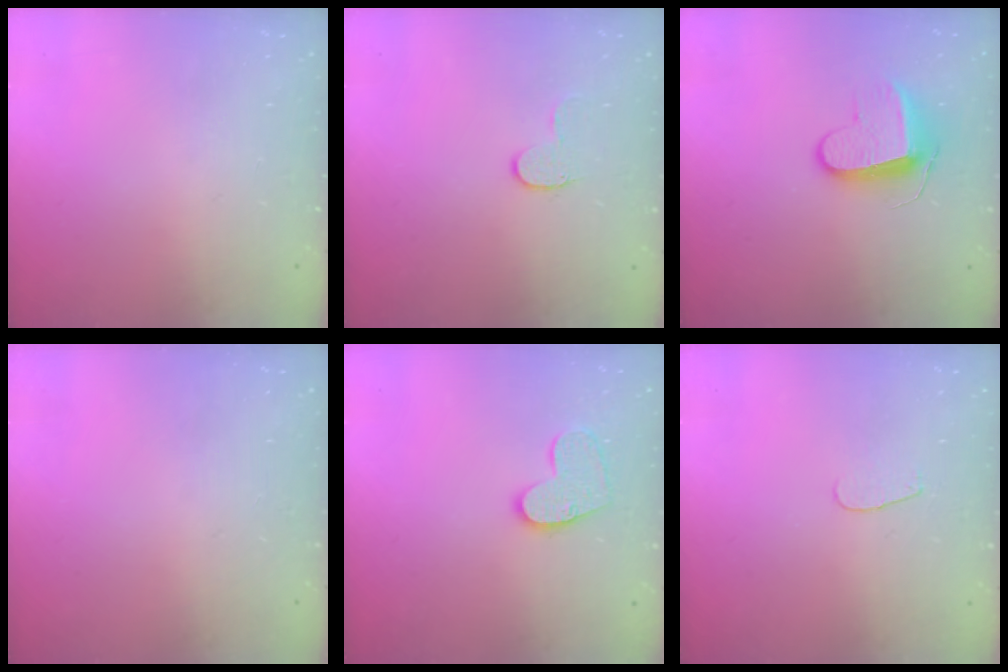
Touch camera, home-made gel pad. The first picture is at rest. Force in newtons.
{"total": 4.6, "press": 4.6, "slide": 0.5}
{"total": 9.1, "press": 9.1, "slide": 0.3}
{"total": 0.0}
{"total": 10.4, "press": 10.4, "slide": 0.7}
{"total": 2.8, "press": 2.8, "slide": 0.2}